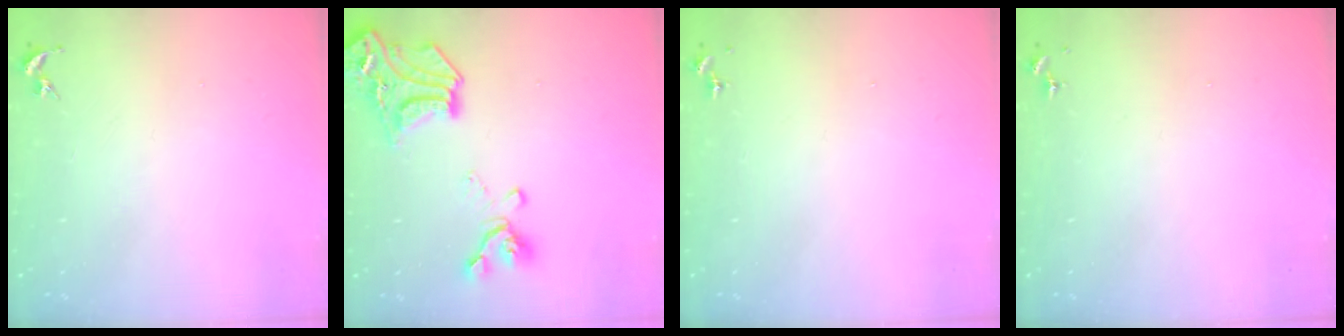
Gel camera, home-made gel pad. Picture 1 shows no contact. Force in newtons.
{"total": 19.5, "press": 19.5, "slide": 0.7}
{"total": 0.0}
{"total": 0.0}